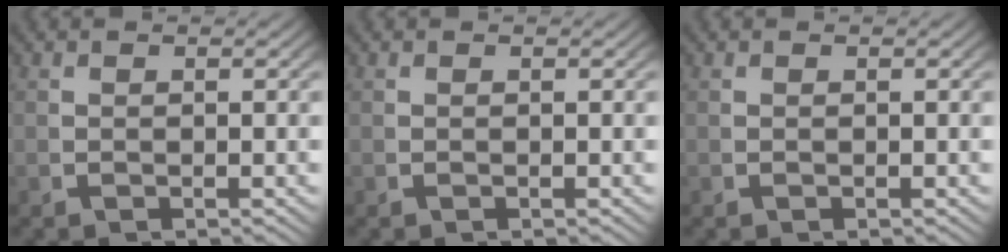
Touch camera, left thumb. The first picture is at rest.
{"total": 0.0}
{"total": 0.0}